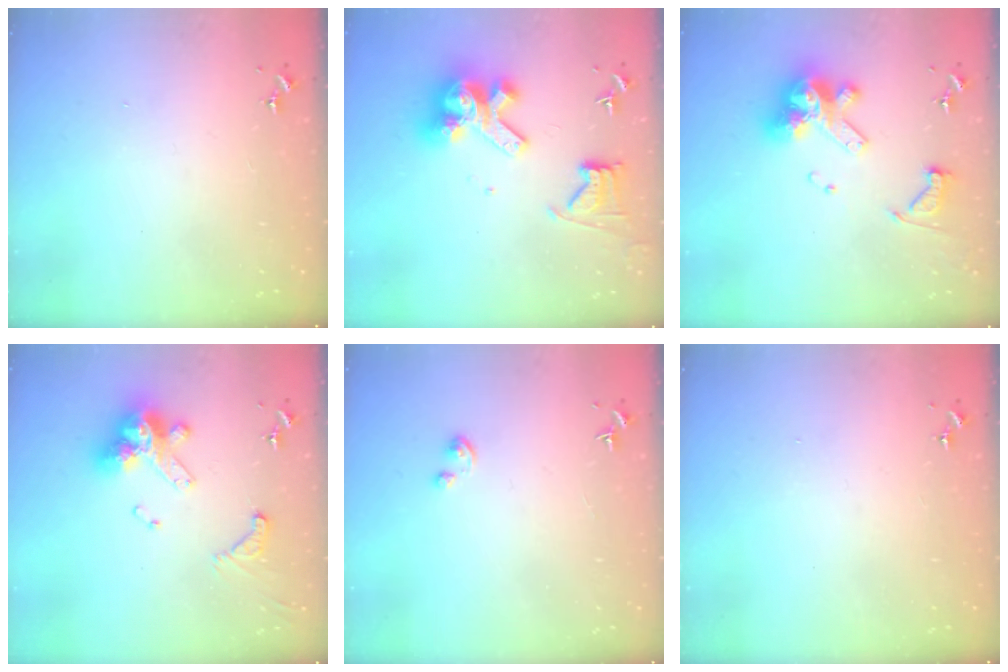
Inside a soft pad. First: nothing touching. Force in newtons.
{"total": 15.4, "press": 15.3, "slide": 1.8}
{"total": 16.1, "press": 16.0, "slide": 2.0}
{"total": 14.1, "press": 14.0, "slide": 1.4}
{"total": 1.9, "press": 1.9, "slide": 0.2}
{"total": 0.0}